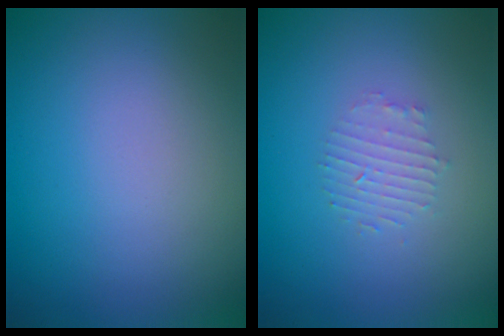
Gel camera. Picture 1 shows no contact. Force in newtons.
{"total": 1.6, "press": 1.5, "slide": 0.3}